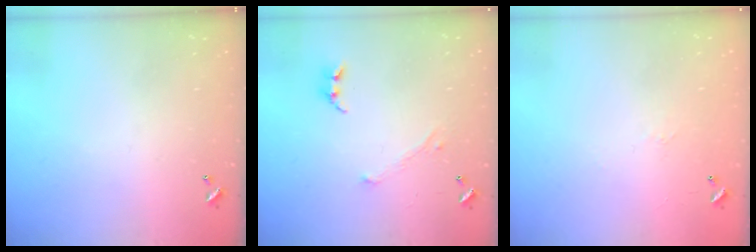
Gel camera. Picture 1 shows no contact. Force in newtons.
{"total": 1.7, "press": 1.6, "slide": 0.5}
{"total": 6.6, "press": 6.6, "slide": 0.8}